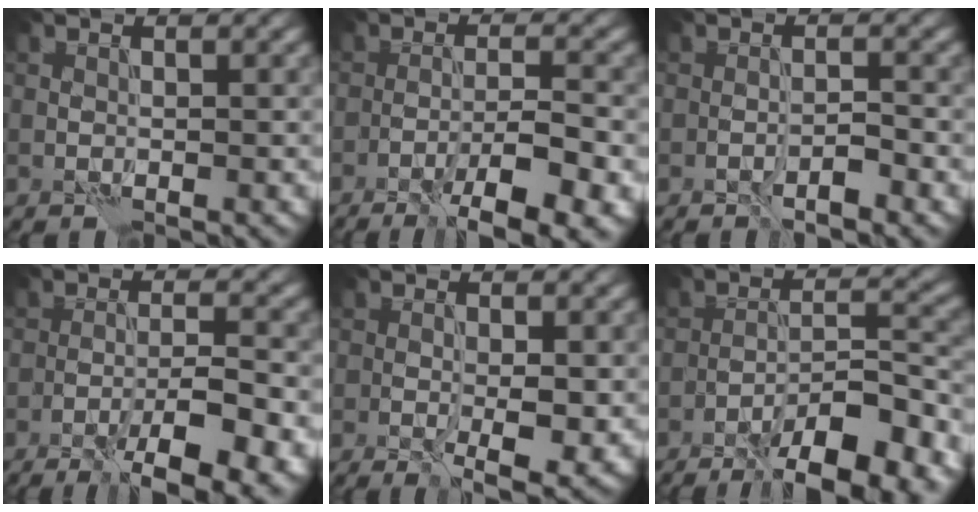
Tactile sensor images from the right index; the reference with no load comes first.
{"total": 7.5, "force": [-4.1, 1.7, 6.1], "torque": [-0.091, -0.004, -0.060]}
{"total": 1.8, "force": [-1.2, 0.3, 1.2], "torque": [-0.018, 0.006, -0.023]}
{"total": 8.4, "force": [-4.5, 2.0, 6.8], "torque": [-0.101, -0.006, -0.066]}
{"total": 4.1, "force": [-0.7, 1.1, 3.9], "torque": [-0.065, -0.014, -0.005]}
{"total": 9.5, "force": [-6.4, 2.0, 6.8], "torque": [-0.098, 0.013, -0.102]}